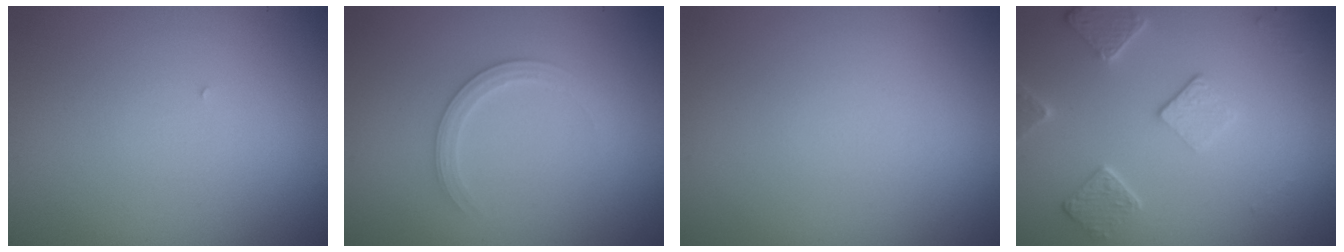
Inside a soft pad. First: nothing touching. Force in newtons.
{"total": 1.9, "press": 1.9, "slide": 0.2}
{"total": 0.0}
{"total": 2.8, "press": 2.7, "slide": 0.7}